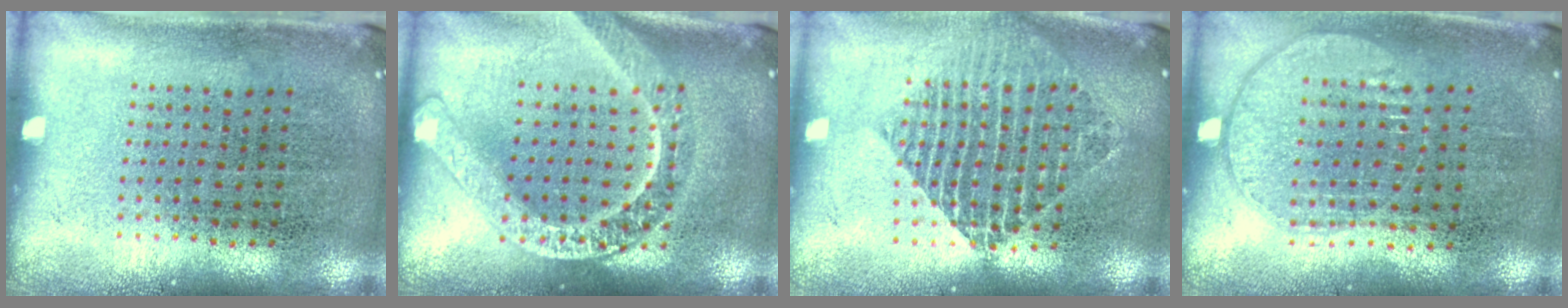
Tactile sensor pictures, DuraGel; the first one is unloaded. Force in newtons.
{"total": 2.3, "press": 2.3, "slide": 0.2}
{"total": 1.8, "press": 1.5, "slide": 0.9}
{"total": 1.0, "press": 0.9, "slide": 0.4}